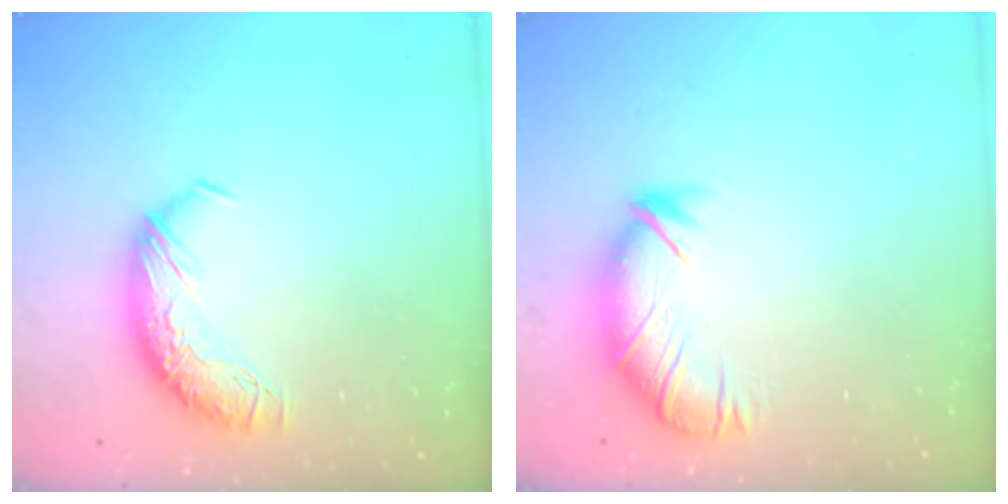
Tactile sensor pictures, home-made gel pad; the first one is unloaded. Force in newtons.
{"total": 2.7, "press": 2.4, "slide": 1.4}